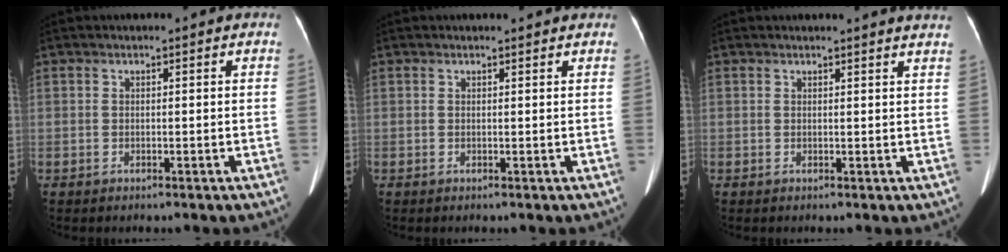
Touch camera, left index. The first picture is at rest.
{"total": 0.9, "force": [0.9, 0.2, 0.1], "torque": [-0.014, 0.000, 0.009]}
{"total": 4.1, "force": [4.0, -0.3, 1.0], "torque": [-0.014, -0.009, 0.024]}